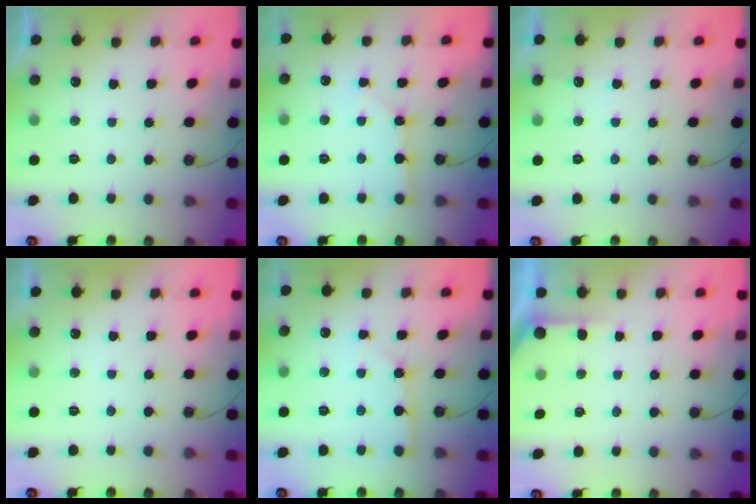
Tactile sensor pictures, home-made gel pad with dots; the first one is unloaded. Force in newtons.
{"total": 3.6, "press": 3.6, "slide": 0.4}
{"total": 3.9, "press": 3.8, "slide": 0.5}
{"total": 0.0}
{"total": 2.4, "press": 2.4, "slide": 0.4}
{"total": 1.2, "press": 1.2, "slide": 0.1}